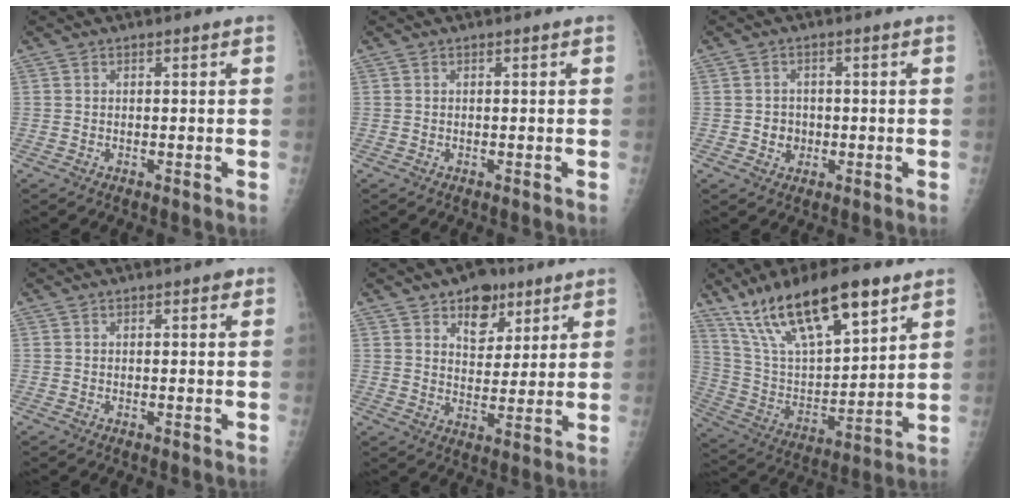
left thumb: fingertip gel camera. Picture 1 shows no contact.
{"total": 0.0}
{"total": 3.1, "force": [-0.5, 2.9, 1.1], "torque": [0.002, 0.007, -0.006]}
{"total": 0.9, "force": [0.4, 0.4, 0.7], "torque": [-0.005, 0.001, 0.003]}
{"total": 8.9, "force": [5.2, 5.8, 4.4], "torque": [-0.030, -0.024, 0.080]}
{"total": 21.7, "force": [13.9, 7.4, 14.9], "torque": [-0.238, -0.041, 0.263]}